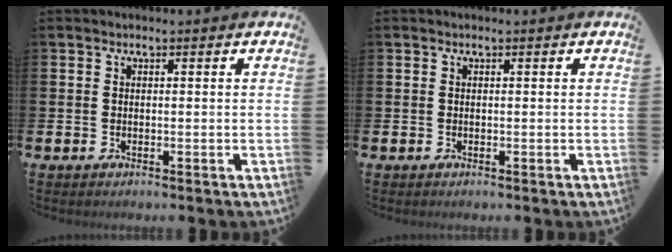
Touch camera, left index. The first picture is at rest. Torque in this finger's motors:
{"motor_torque": [0.00, 0.00, 0.00, 0.00]}